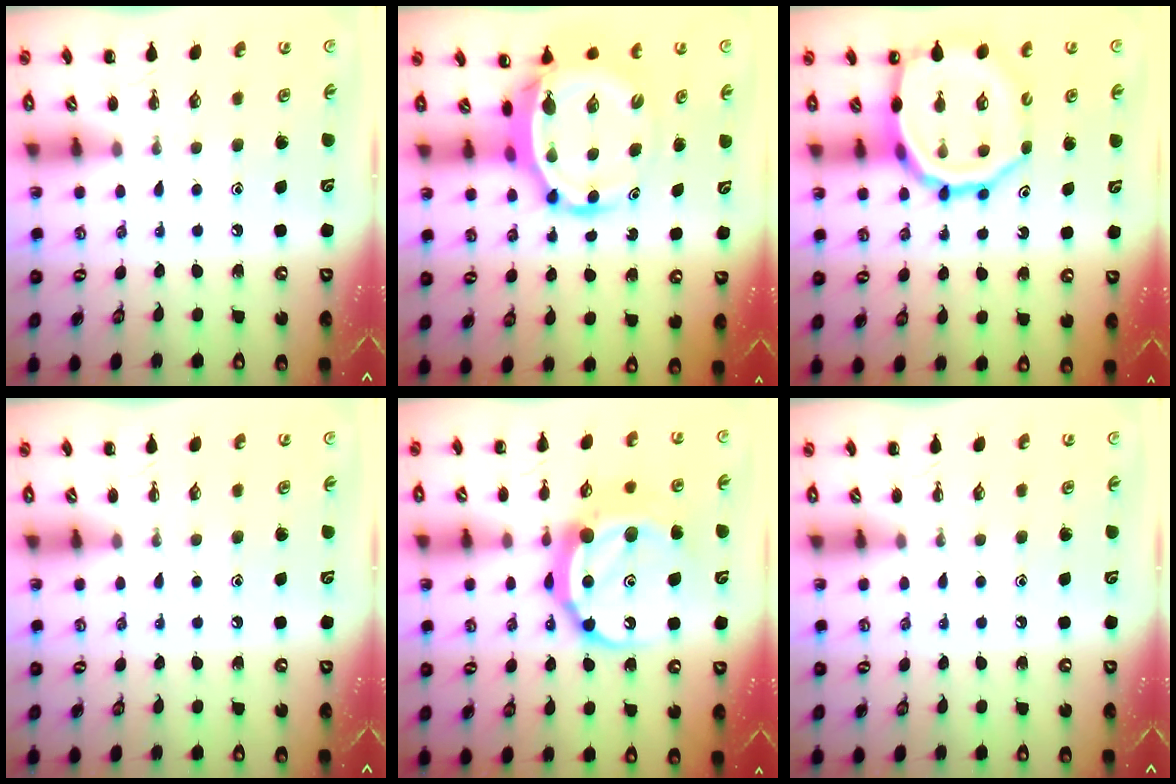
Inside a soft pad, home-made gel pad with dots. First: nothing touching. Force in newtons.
{"total": 7.0, "press": 6.7, "slide": 2.1}
{"total": 17.3, "press": 17.1, "slide": 2.7}
{"total": 0.0}
{"total": 15.8, "press": 15.8, "slide": 1.1}
{"total": 0.0}